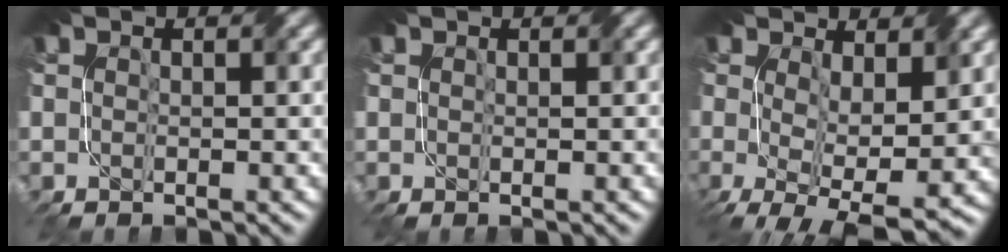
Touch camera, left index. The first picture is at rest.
{"total": 0.0}
{"total": 8.4, "force": [-0.9, 4.7, 7.0], "torque": [-0.135, -0.025, 0.004]}